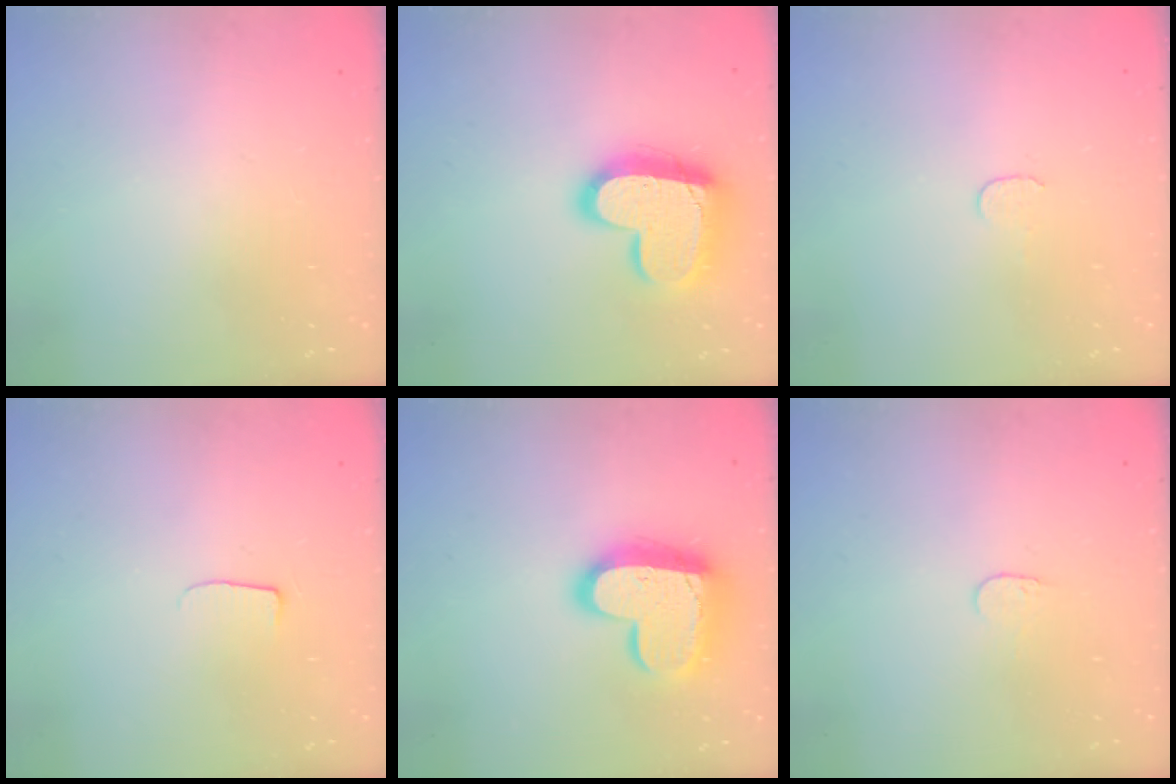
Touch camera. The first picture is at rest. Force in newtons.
{"total": 18.2, "press": 18.2, "slide": 1.4}
{"total": 3.9, "press": 3.9, "slide": 0.3}
{"total": 5.1, "press": 5.0, "slide": 0.6}
{"total": 17.3, "press": 17.2, "slide": 1.4}
{"total": 3.8, "press": 3.8, "slide": 0.3}